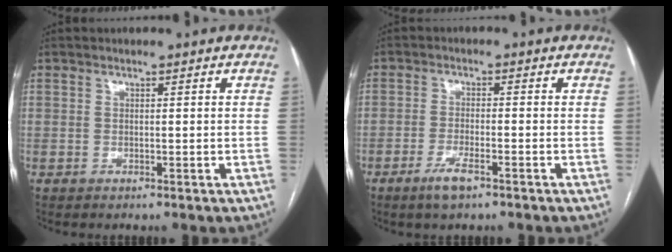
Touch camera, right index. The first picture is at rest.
{"total": 3.9, "force": [-2.5, 0.6, 2.9], "torque": [-0.061, -0.005, -0.044]}